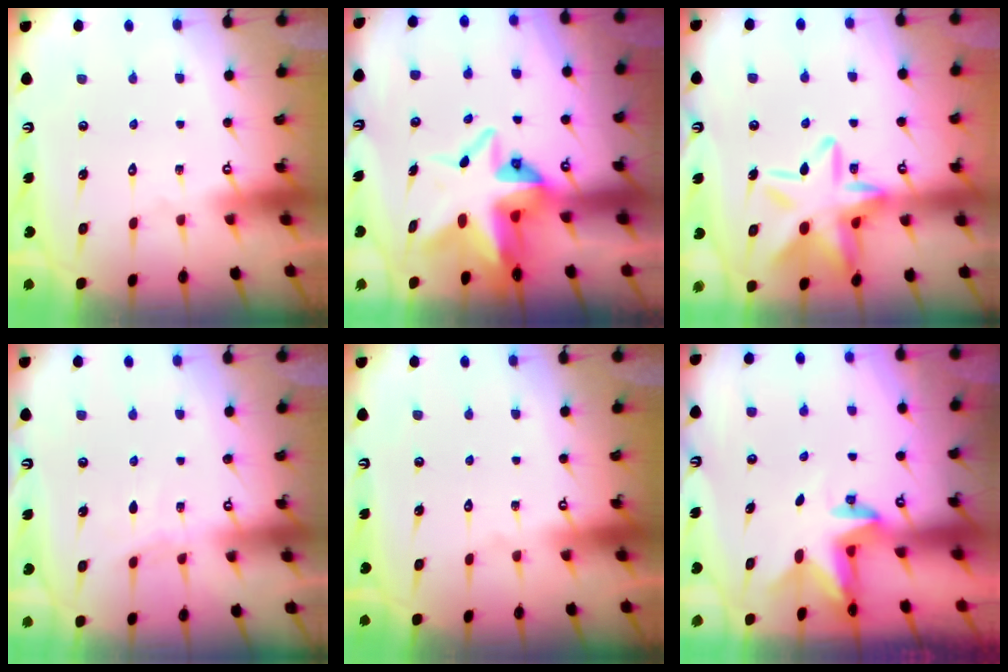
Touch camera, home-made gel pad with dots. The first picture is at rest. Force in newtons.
{"total": 9.8, "press": 9.7, "slide": 1.0}
{"total": 18.8, "press": 18.7, "slide": 1.5}
{"total": 2.4, "press": 2.4, "slide": 0.3}
{"total": 0.0}
{"total": 2.5, "press": 2.5, "slide": 0.4}